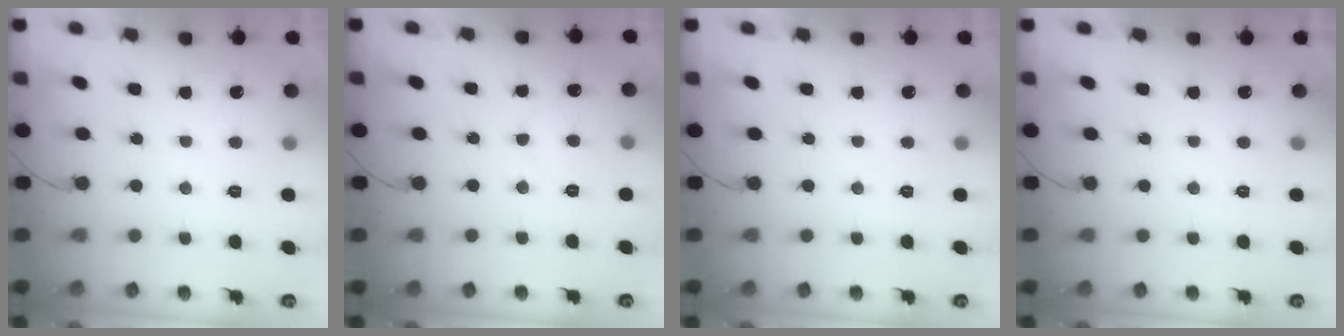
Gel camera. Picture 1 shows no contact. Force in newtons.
{"total": 5.2, "press": 5.2, "slide": 0.5}
{"total": 0.0}
{"total": 1.6, "press": 1.6, "slide": 0.0}